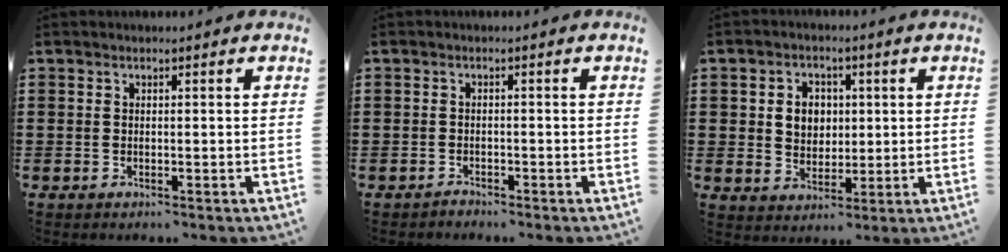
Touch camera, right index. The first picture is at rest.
{"total": 1.0, "force": [-0.9, 0.2, -0.1], "torque": [-0.001, 0.004, -0.021]}
{"total": 4.8, "force": [0.8, 4.2, 2.2], "torque": [-0.051, 0.012, 0.010]}